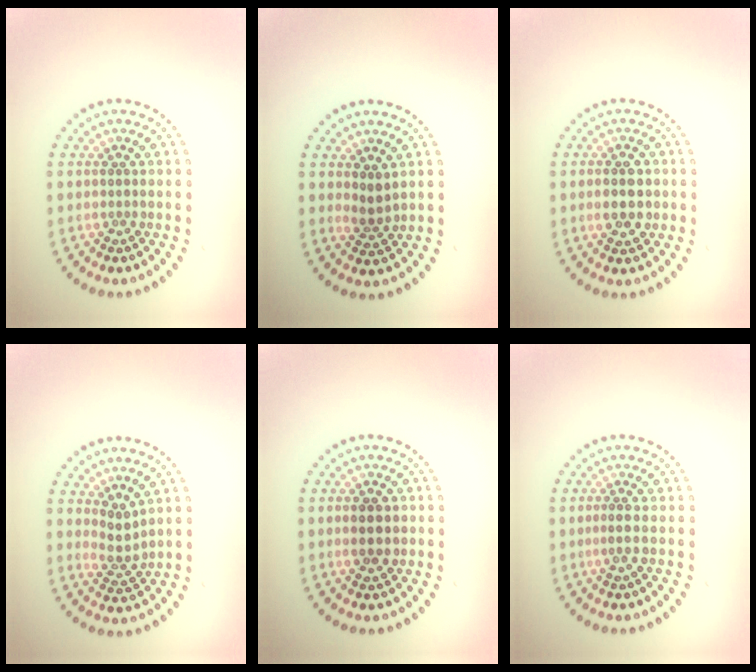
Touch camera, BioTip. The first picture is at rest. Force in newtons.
{"total": 1.7, "press": 1.3, "slide": 1.0}
{"total": 3.0, "press": 3.0, "slide": 0.1}
{"total": 2.0, "press": 1.4, "slide": 1.4}
{"total": 2.1, "press": 2.1, "slide": 0.1}
{"total": 1.2, "press": 1.0, "slide": 0.7}